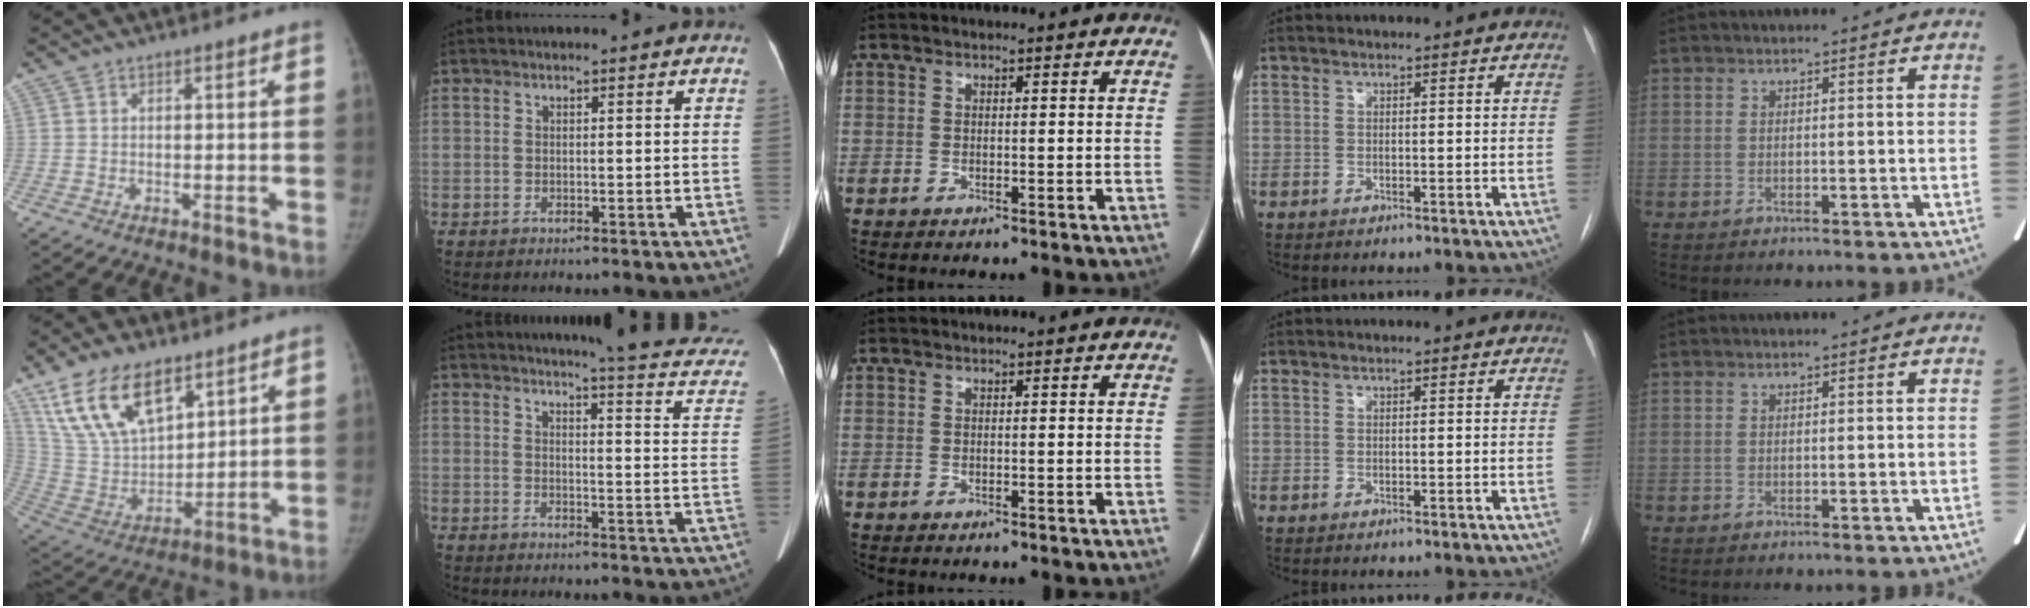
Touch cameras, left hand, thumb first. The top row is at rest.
{"thumb": {"total": 18.1, "force": [11.1, 9.2, 10.9], "torque": [-0.171, -0.044, 0.224]}, "index": {"total": 13.9, "force": [12.2, 1.1, 6.7], "torque": [-0.077, -0.055, 0.111]}}